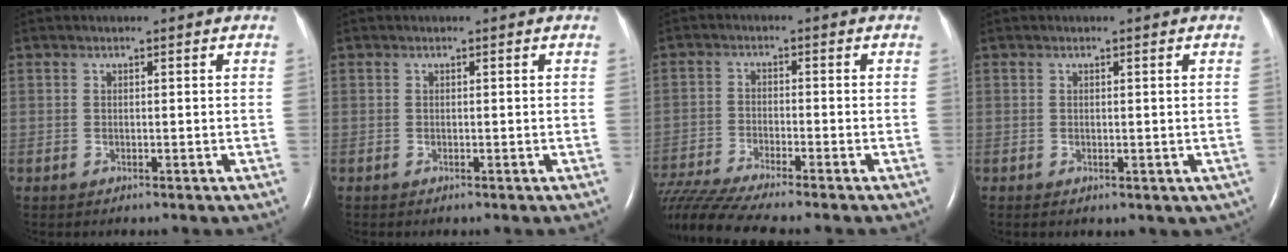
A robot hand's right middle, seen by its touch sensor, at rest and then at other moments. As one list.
[{"total": 0.0}, {"total": 12.6, "force": [-11.2, -0.6, 5.8], "torque": [-0.102, -0.018, -0.192]}, {"total": 1.6, "force": [-0.3, 1.2, 0.9], "torque": [-0.010, -0.002, 0.006]}]